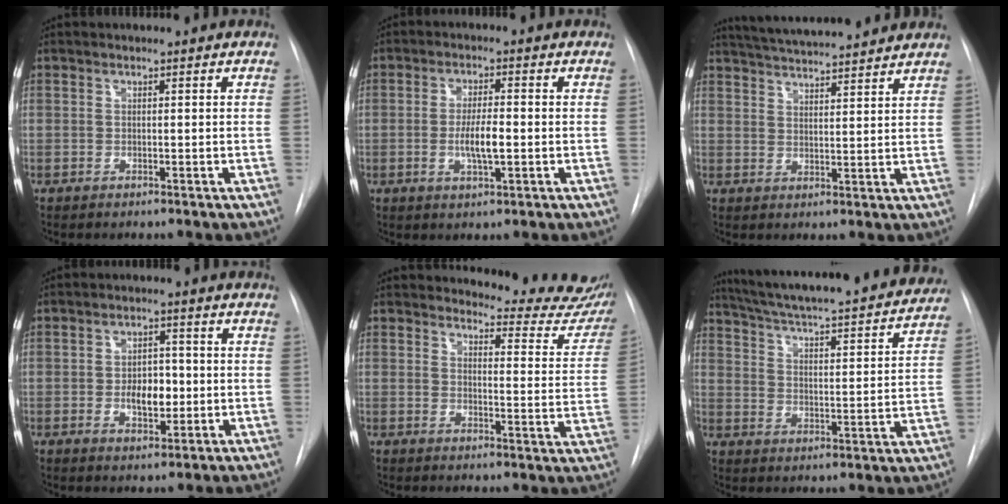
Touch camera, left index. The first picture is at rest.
{"total": 4.9, "force": [-1.3, 0.9, 4.7], "torque": [-0.090, -0.011, -0.021]}
{"total": 14.9, "force": [13.6, 1.1, 6.1], "torque": [-0.105, 0.019, 0.194]}
{"total": 5.1, "force": [-1.1, 2.8, 4.1], "torque": [-0.062, -0.001, -0.013]}
{"total": 13.8, "force": [13.4, 2.2, 2.3], "torque": [-0.004, -0.093, 0.126]}
{"total": 26.3, "force": [23.6, 3.1, 11.2], "torque": [-0.181, -0.041, 0.311]}